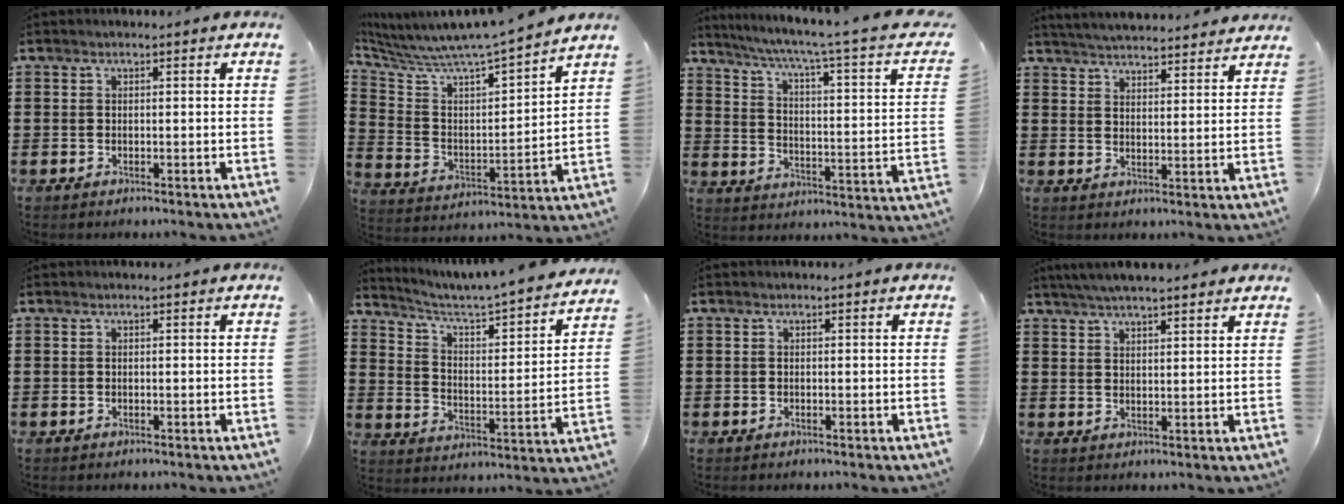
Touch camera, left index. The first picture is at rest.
{"total": 6.9, "force": [6.6, -0.7, 1.9], "torque": [-0.071, -0.071, 0.103]}
{"total": 4.8, "force": [2.9, -0.5, 3.8], "torque": [-0.085, -0.035, 0.036]}
{"total": 4.3, "force": [4.3, -0.4, 0.2], "torque": [-0.020, -0.026, 0.076]}
{"total": 0.0}
{"total": 3.0, "force": [2.6, 0.1, 1.4], "torque": [-0.047, -0.035, 0.030]}
{"total": 0.0}
{"total": 4.1, "force": [3.7, 0.1, 1.6], "torque": [-0.041, -0.004, 0.068]}